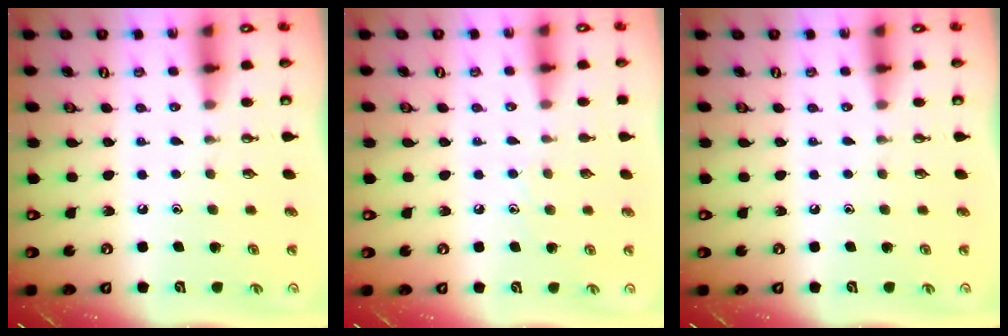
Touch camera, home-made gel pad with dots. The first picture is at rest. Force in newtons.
{"total": 5.9, "press": 5.9, "slide": 0.6}
{"total": 0.0}